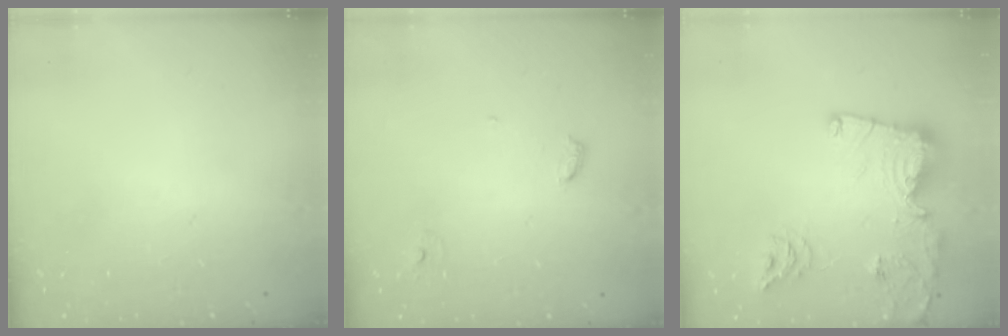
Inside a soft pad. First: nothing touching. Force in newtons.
{"total": 4.0, "press": 4.0, "slide": 0.3}
{"total": 16.5, "press": 16.5, "slide": 1.7}